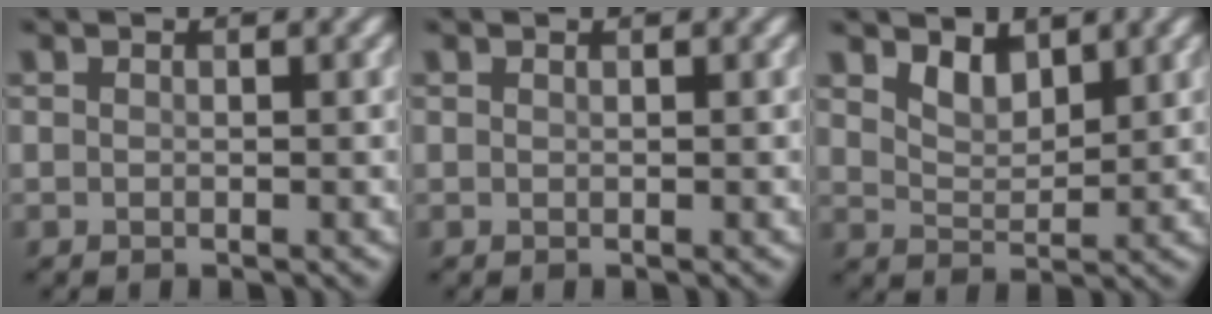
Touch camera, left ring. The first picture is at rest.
{"total": 0.0}
{"total": 2.4, "force": [1.9, 1.0, 1.1], "torque": [-0.026, -0.008, 0.036]}